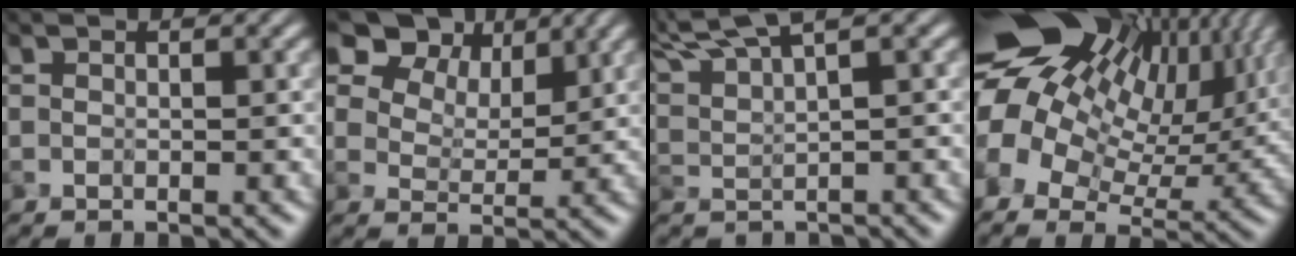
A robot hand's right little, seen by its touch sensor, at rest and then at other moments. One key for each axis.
{"total": 10.4, "fx": 6.6, "fy": 6.2, "fz": 5.0, "tx": -0.110, "ty": 0.000, "tz": 0.125}
{"total": 5.2, "fx": 4.3, "fy": 0.9, "fz": 2.8, "tx": -0.059, "ty": 0.010, "tz": 0.079}
{"total": 18.6, "fx": 6.0, "fy": 12.5, "fz": 12.4, "tx": -0.238, "ty": 0.030, "tz": 0.112}